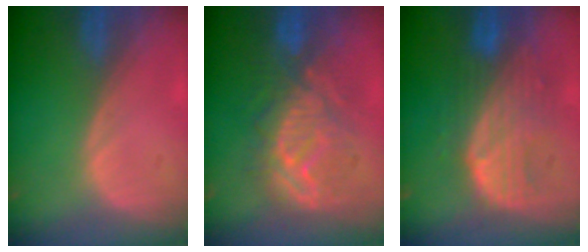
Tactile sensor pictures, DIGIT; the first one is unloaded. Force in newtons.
{"total": 9.4, "press": 9.4, "slide": 0.6}
{"total": 8.9, "press": 8.3, "slide": 3.2}